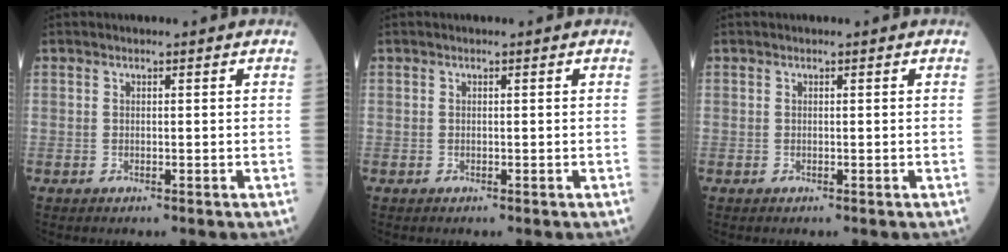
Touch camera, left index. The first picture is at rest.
{"total": 0.0}
{"total": 0.0}